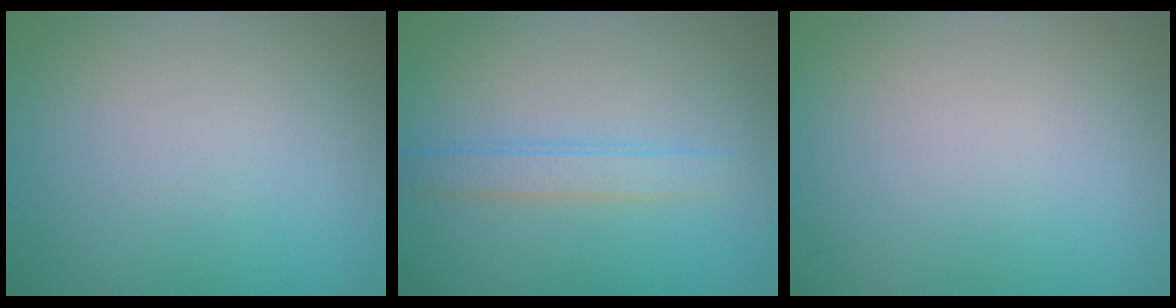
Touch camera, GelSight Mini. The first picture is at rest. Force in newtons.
{"total": 2.0, "press": 2.0, "slide": 0.1}
{"total": 0.0}